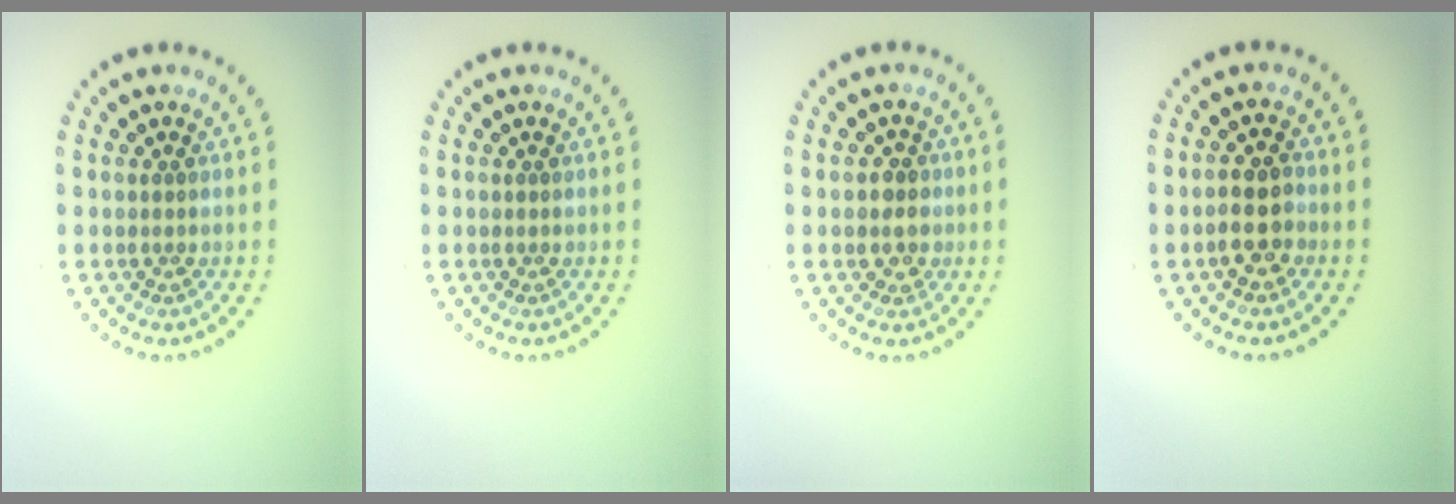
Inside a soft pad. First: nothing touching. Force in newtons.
{"total": 0.0}
{"total": 1.7, "press": 1.5, "slide": 0.8}
{"total": 2.9, "press": 2.8, "slide": 0.7}